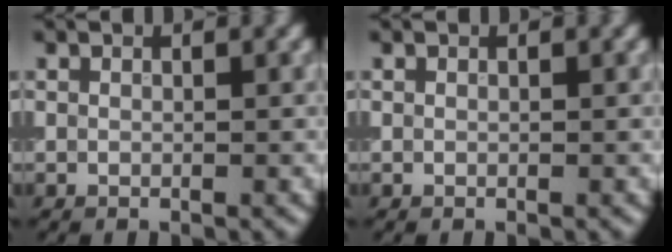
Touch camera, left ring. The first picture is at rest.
{"total": 0.0}